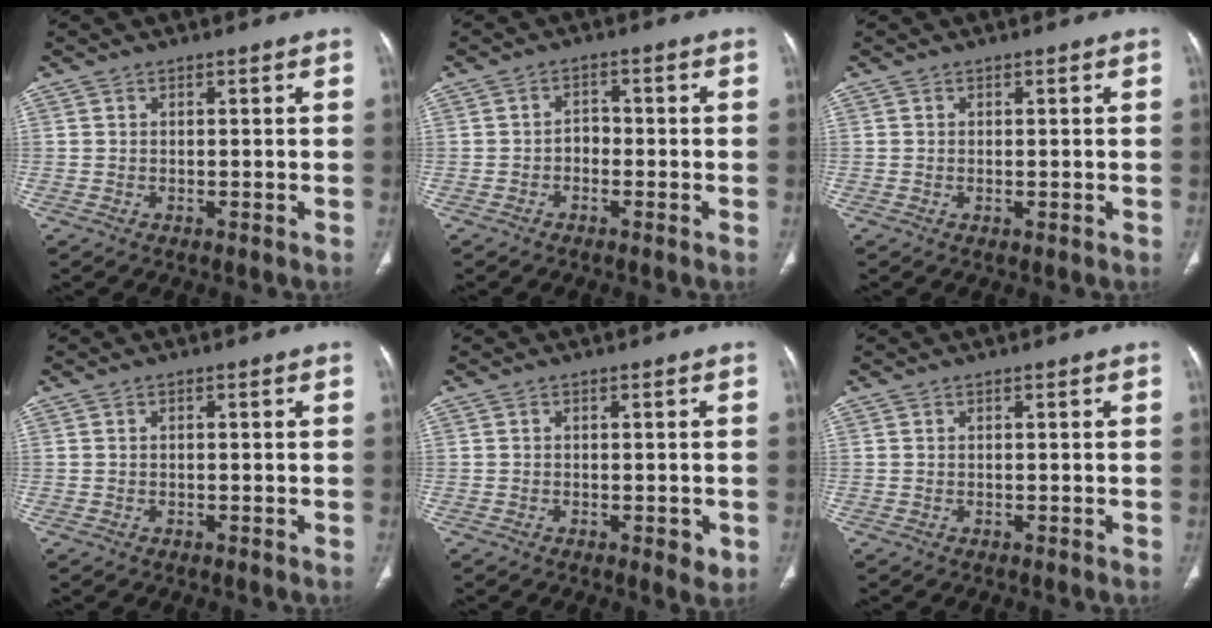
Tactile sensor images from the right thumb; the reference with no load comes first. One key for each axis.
{"total": 2.4, "fx": -1.0, "fy": 1.7, "fz": 1.3, "tx": -0.008, "ty": 0.013, "tz": -0.023}
{"total": 0.0}
{"total": 0.0}
{"total": 2.8, "fx": -0.8, "fy": 1.3, "fz": 2.3, "tx": -0.022, "ty": -0.004, "tz": -0.008}
{"total": 0.0}